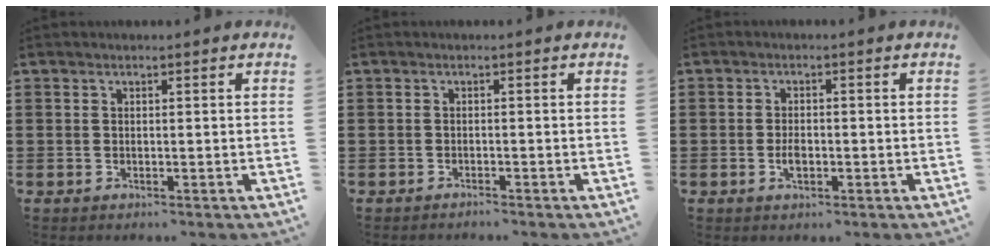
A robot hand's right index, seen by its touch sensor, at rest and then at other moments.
{"total": 0.8, "force": [-0.8, -0.1, 0.1], "torque": [-0.004, 0.000, -0.016]}
{"total": 2.4, "force": [-0.7, 1.1, 2.0], "torque": [-0.038, 0.000, -0.012]}